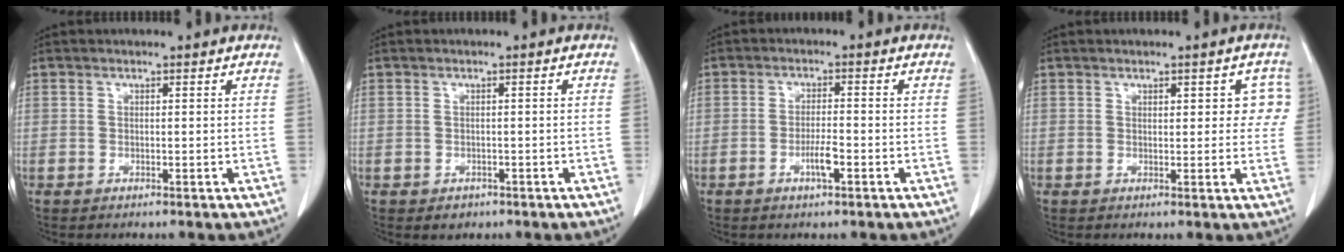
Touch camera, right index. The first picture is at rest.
{"total": 1.5, "force": [-0.9, 1.0, 0.6], "torque": [-0.007, 0.001, -0.003]}
{"total": 3.3, "force": [-1.4, 0.5, 2.9], "torque": [-0.055, 0.000, -0.026]}
{"total": 4.5, "force": [1.5, 2.1, 3.6], "torque": [-0.028, 0.010, 0.014]}